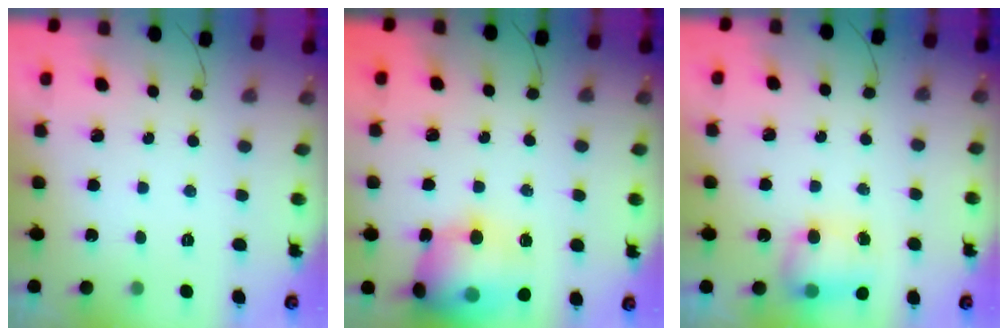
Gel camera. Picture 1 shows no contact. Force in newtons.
{"total": 16.9, "press": 16.6, "slide": 3.2}
{"total": 7.7, "press": 7.7, "slide": 0.9}